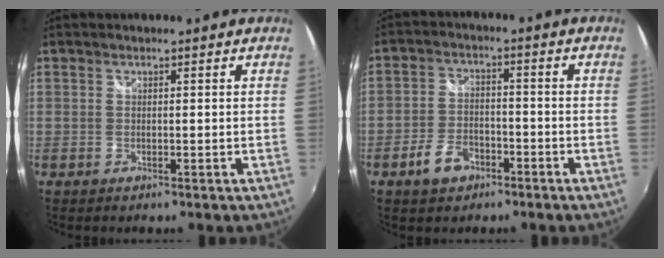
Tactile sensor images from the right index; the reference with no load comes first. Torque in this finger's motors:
{"motor_torque": [0.31, -0.12, 0.13, 0.02]}